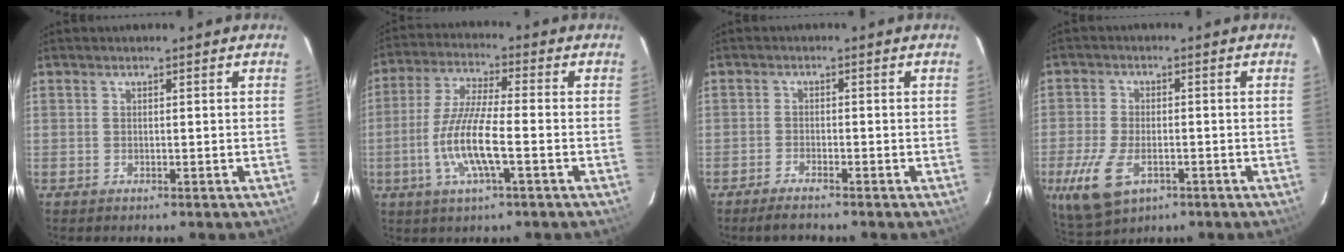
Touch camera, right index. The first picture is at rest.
{"total": 11.1, "force": [-3.2, 1.5, 10.5], "torque": [-0.220, -0.006, -0.064]}
{"total": 2.9, "force": [-2.6, 0.3, 1.2], "torque": [-0.039, -0.006, -0.050]}
{"total": 11.1, "force": [-4.6, 6.0, 8.0], "torque": [-0.193, -0.026, -0.080]}